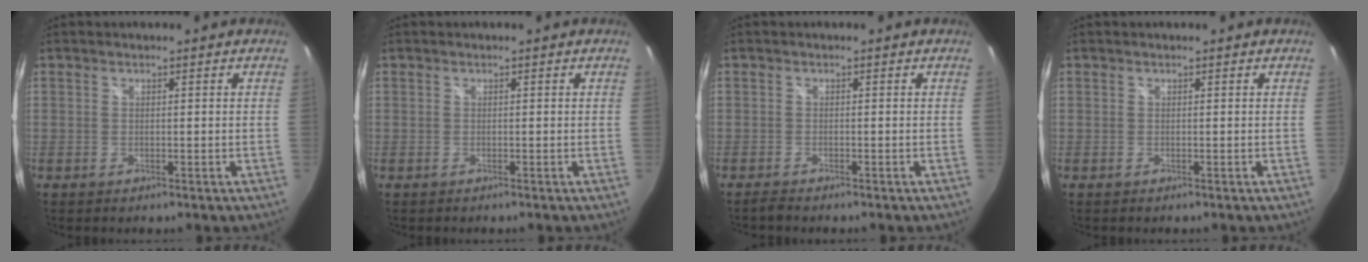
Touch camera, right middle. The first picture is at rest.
{"total": 0.6, "force": [0.5, -0.3, -0.2], "torque": [0.006, 0.003, 0.007]}
{"total": 1.3, "force": [-1.3, 0.1, 0.4], "torque": [-0.011, -0.004, -0.023]}
{"total": 0.0}